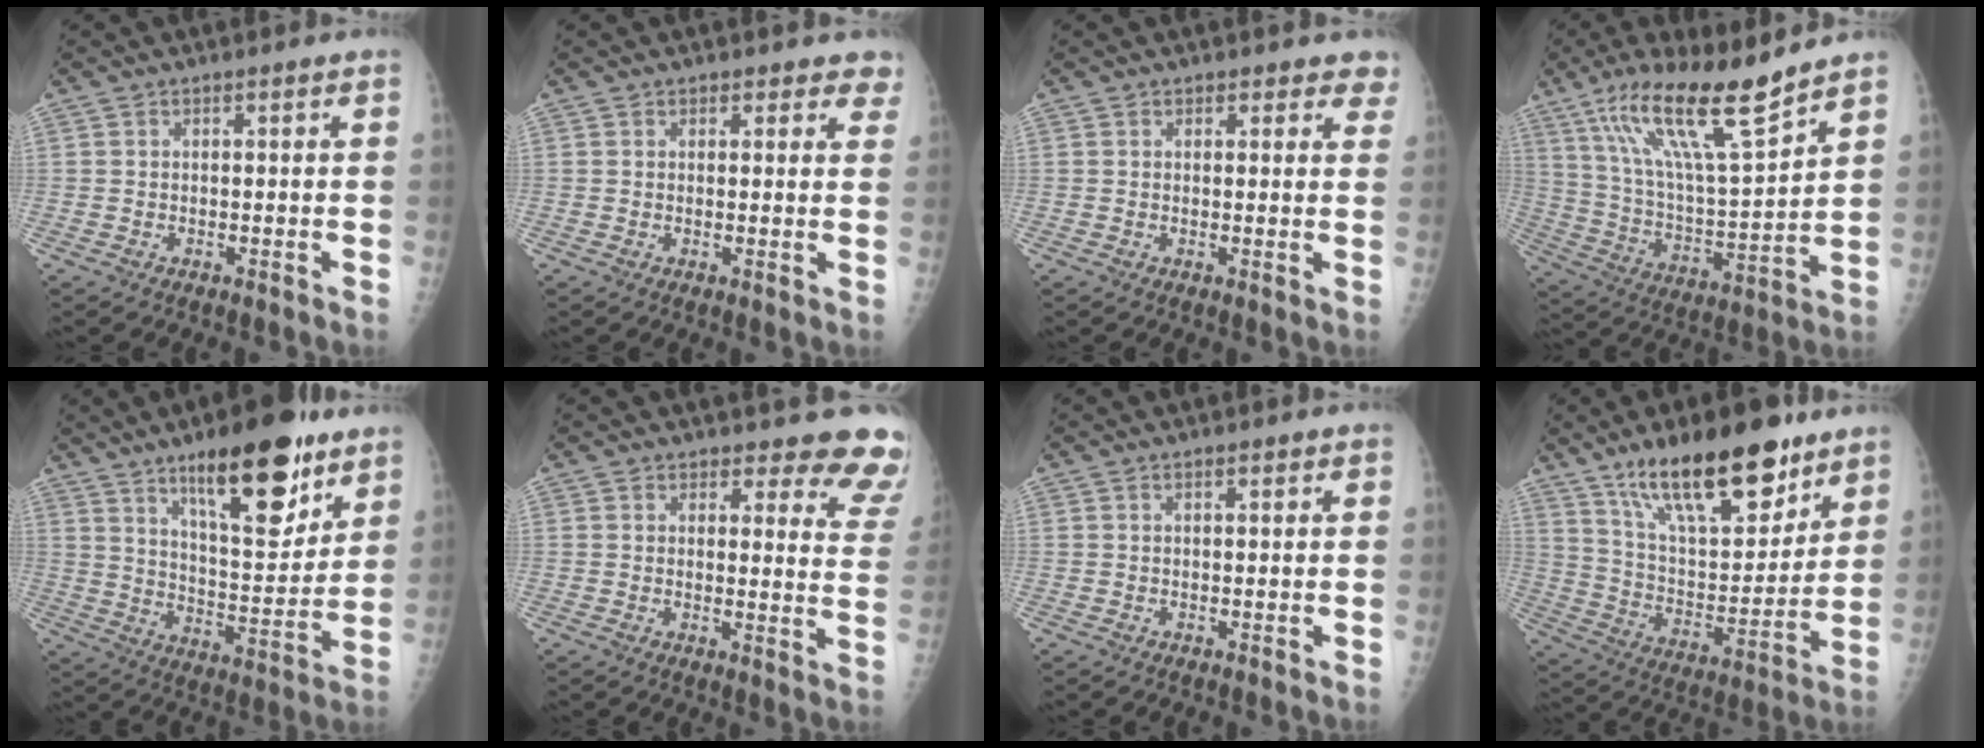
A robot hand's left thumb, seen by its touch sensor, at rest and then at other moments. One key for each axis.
{"total": 3.9, "fx": 3.3, "fy": 2.0, "fz": 0.4, "tx": 0.038, "ty": -0.014, "tz": 0.020}
{"total": 3.8, "fx": 3.2, "fy": 2.0, "fz": 0.5, "tx": 0.038, "ty": -0.014, "tz": 0.019}
{"total": 18.2, "fx": 12.6, "fy": 2.8, "fz": 12.9, "tx": -0.218, "ty": -0.063, "tz": 0.235}
{"total": 19.7, "fx": 12.2, "fy": 6.5, "fz": 14.0, "tx": -0.171, "ty": -0.072, "tz": 0.198}
{"total": 11.7, "fx": 11.0, "fy": 3.4, "fz": 2.2, "tx": 0.027, "ty": -0.096, "tz": 0.091}
{"total": 0.8, "fx": 0.5, "fy": 0.3, "fz": 0.5, "tx": -0.007, "ty": -0.001, "tz": 0.006}
{"total": 23.6, "fx": 15.6, "fy": 8.8, "fz": 15.4, "tx": -0.208, "ty": -0.065, "tz": 0.267}